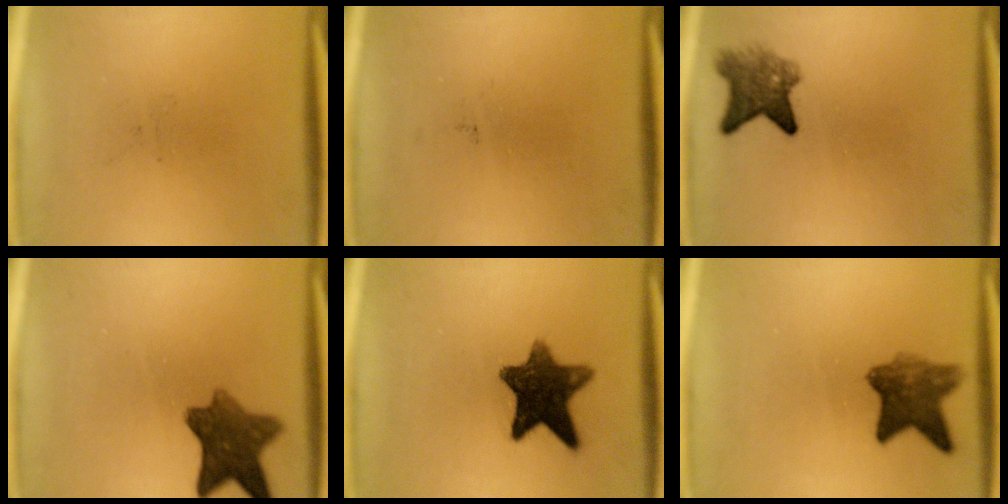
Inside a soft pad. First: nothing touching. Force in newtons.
{"total": 0.0}
{"total": 5.2}
{"total": 8.5}
{"total": 11.1}
{"total": 7.1}